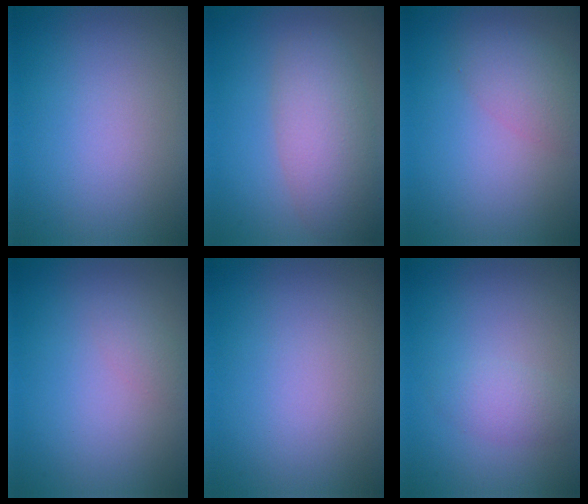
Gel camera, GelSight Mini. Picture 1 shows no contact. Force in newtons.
{"total": 5.5, "press": 5.5, "slide": 0.3}
{"total": 3.0, "press": 3.0, "slide": 0.1}
{"total": 1.0, "press": 1.0, "slide": 0.1}
{"total": 0.0}
{"total": 1.7, "press": 1.7, "slide": 0.0}